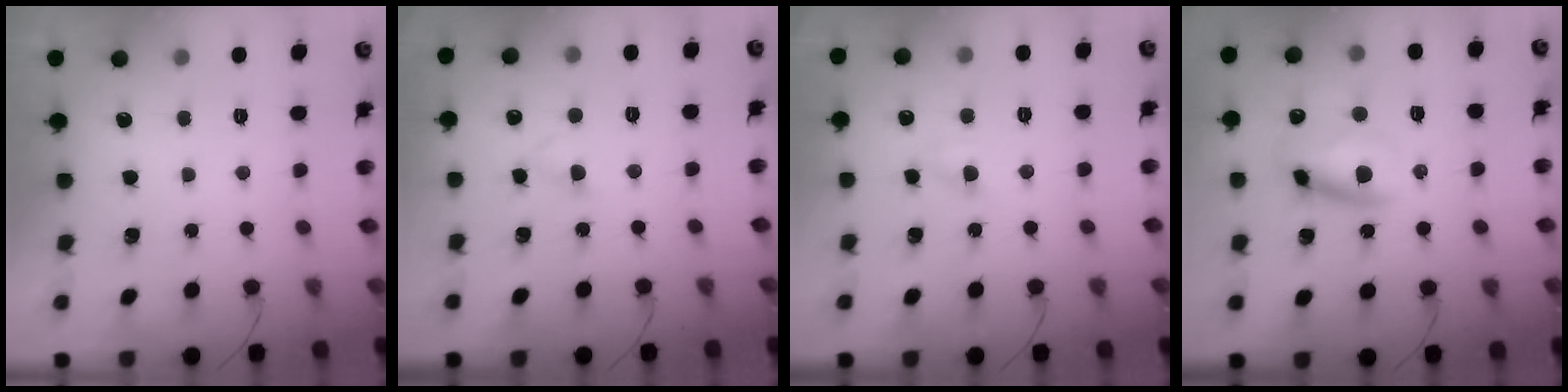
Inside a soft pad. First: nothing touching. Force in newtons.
{"total": 2.9, "press": 2.7, "slide": 1.2}
{"total": 4.1, "press": 3.9, "slide": 1.2}
{"total": 10.0, "press": 9.9, "slide": 1.5}